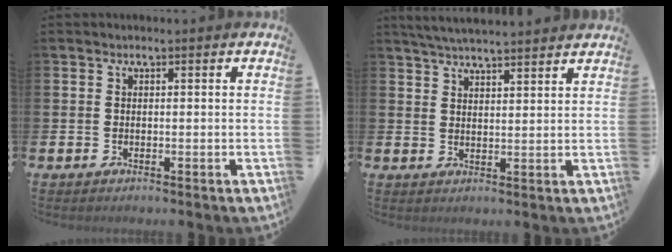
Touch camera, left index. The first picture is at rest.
{"total": 4.5, "force": [4.4, 0.0, 0.8], "torque": [-0.032, -0.016, 0.082]}